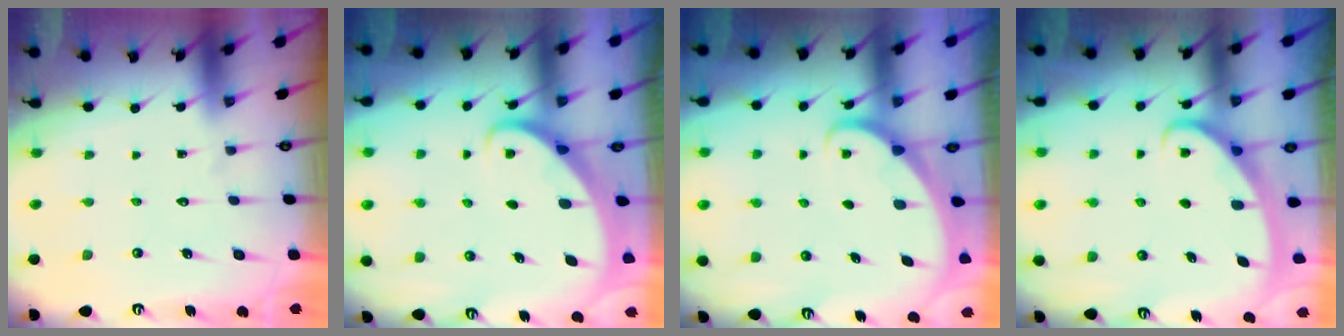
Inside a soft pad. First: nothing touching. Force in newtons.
{"total": 2.6, "press": 2.6, "slide": 0.3}
{"total": 1.6, "press": 1.6, "slide": 0.0}
{"total": 2.8, "press": 2.8, "slide": 0.4}